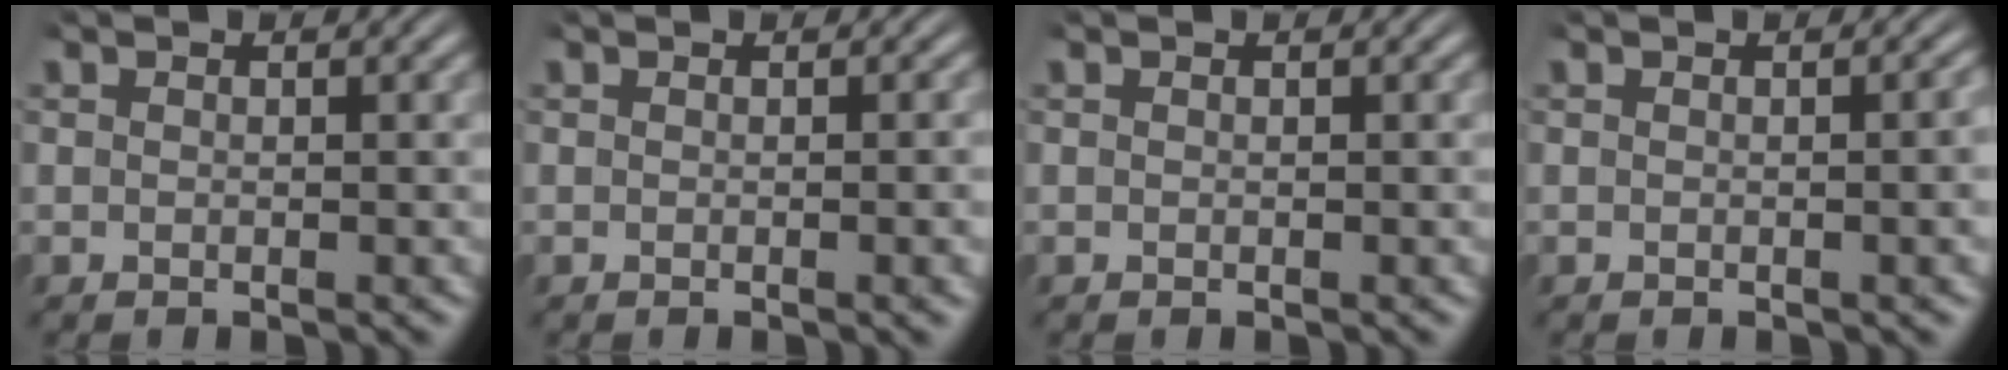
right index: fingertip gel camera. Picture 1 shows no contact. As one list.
[{"total": 0.6, "force": [-0.2, -0.3, 0.5], "torque": [-0.006, 0.005, -0.005]}, {"total": 0.0}, {"total": 1.0, "force": [-0.2, -0.1, 0.9], "torque": [-0.009, 0.007, -0.006]}]